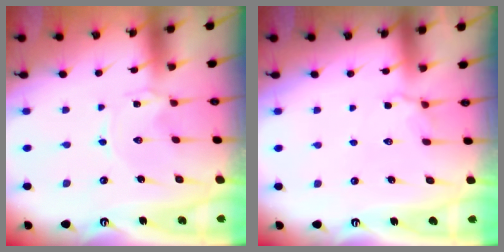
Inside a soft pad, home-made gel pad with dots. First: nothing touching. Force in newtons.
{"total": 5.0, "press": 4.7, "slide": 1.7}